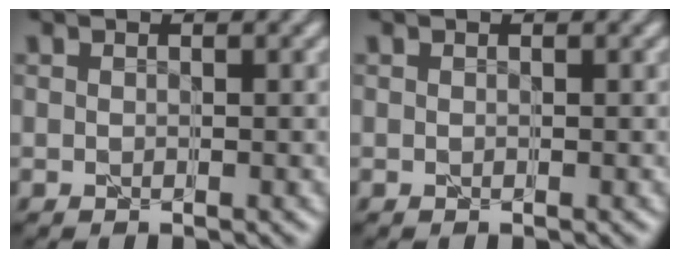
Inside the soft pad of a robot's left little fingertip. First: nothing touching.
{"total": 0.0}